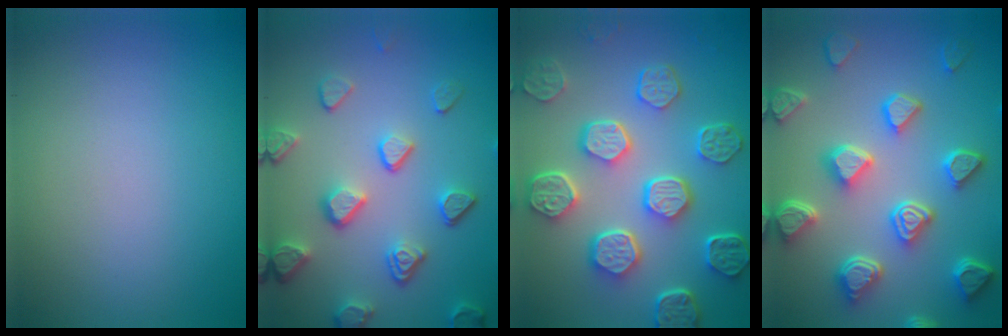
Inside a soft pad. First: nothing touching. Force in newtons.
{"total": 5.0, "press": 3.9, "slide": 3.1}
{"total": 7.8, "press": 5.9, "slide": 5.1}
{"total": 7.2, "press": 5.8, "slide": 4.3}